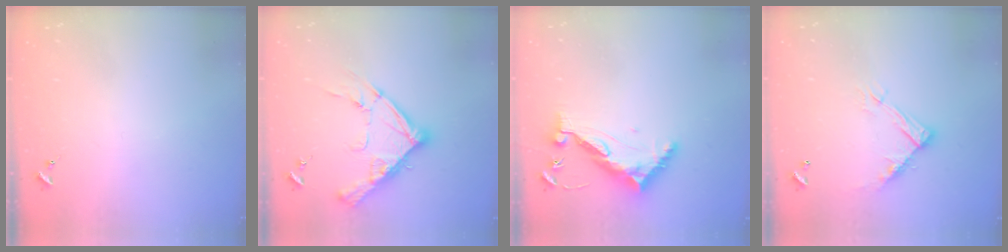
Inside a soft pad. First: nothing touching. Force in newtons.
{"total": 16.4, "press": 16.3, "slide": 1.4}
{"total": 10.2, "press": 10.2, "slide": 0.8}
{"total": 11.8, "press": 11.8, "slide": 0.5}